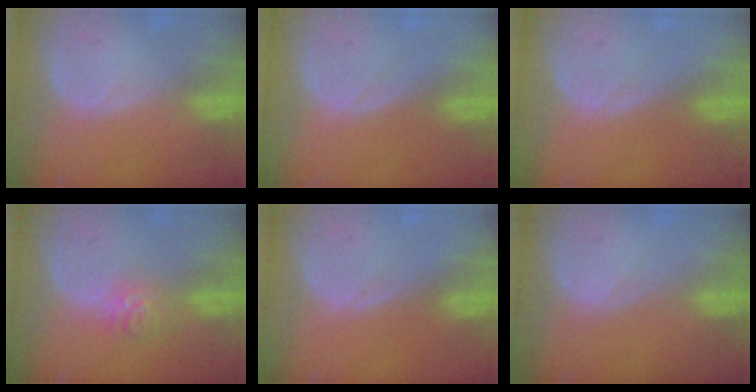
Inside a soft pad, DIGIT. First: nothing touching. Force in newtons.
{"total": 0.0}
{"total": 0.0}
{"total": 3.6, "press": 3.4, "slide": 1.2}
{"total": 0.0}
{"total": 0.0}